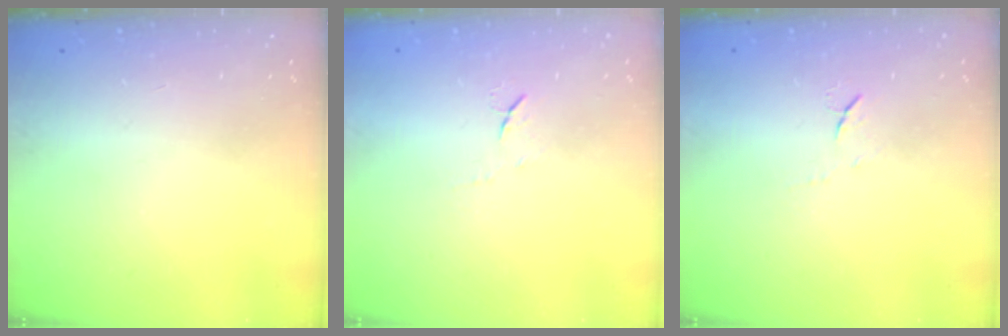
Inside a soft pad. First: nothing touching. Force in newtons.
{"total": 4.6, "press": 4.6, "slide": 0.7}
{"total": 4.6, "press": 4.6, "slide": 0.7}